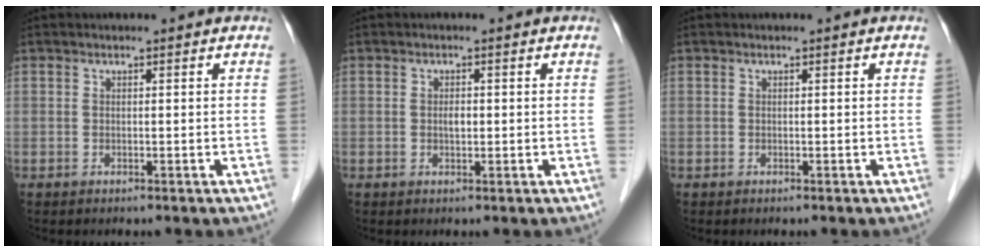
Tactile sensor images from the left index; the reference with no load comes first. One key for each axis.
{"total": 1.3, "fx": 0.0, "fy": 0.7, "fz": 1.1, "tx": -0.021, "ty": 0.001, "tz": 0.000}
{"total": 0.0}